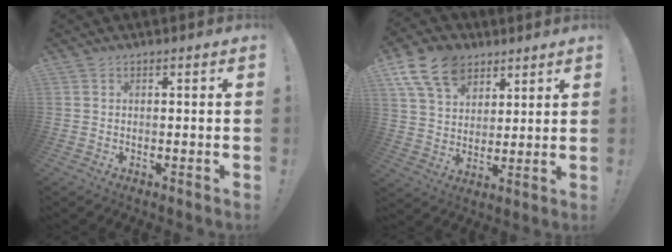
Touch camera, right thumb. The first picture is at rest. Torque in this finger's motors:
{"motor_torque": [0.13, 0.35, 0.42, 0.27, 0.03]}